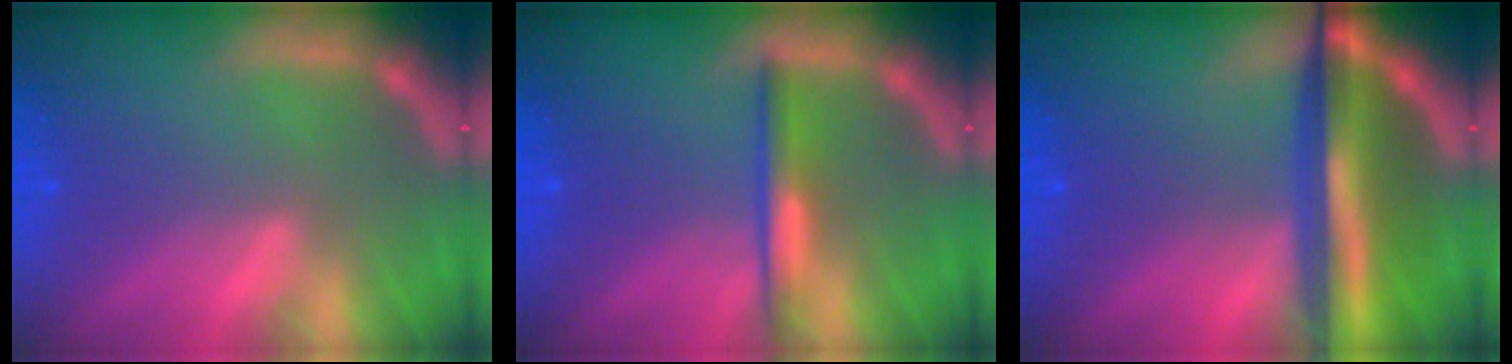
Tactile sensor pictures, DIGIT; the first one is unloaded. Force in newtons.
{"total": 3.0}
{"total": 10.0}